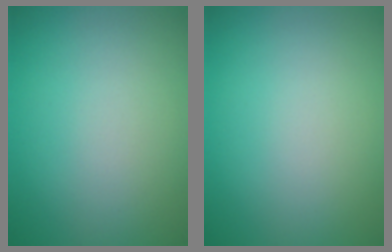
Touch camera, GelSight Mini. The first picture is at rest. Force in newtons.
{"total": 0.0}